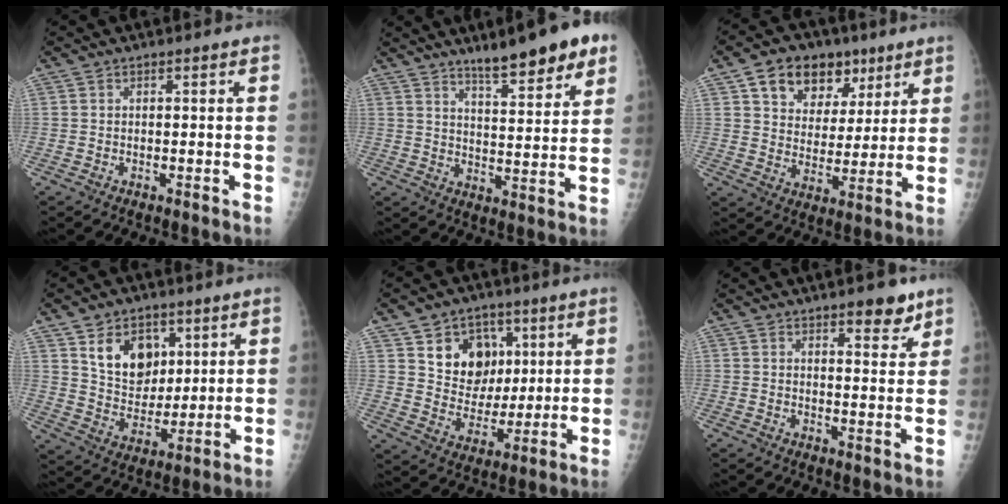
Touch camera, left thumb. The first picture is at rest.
{"total": 13.2, "force": [9.1, 2.7, 9.2], "torque": [-0.110, -0.045, 0.137]}
{"total": 14.2, "force": [7.6, 10.0, 6.7], "torque": [-0.063, -0.018, 0.122]}
{"total": 12.1, "force": [5.3, 8.6, 6.6], "torque": [-0.070, -0.034, 0.102]}
{"total": 12.5, "force": [5.1, 9.9, 5.5], "torque": [-0.043, -0.023, 0.094]}
{"total": 5.5, "force": [3.8, 2.0, 3.4], "torque": [-0.026, -0.023, 0.048]}